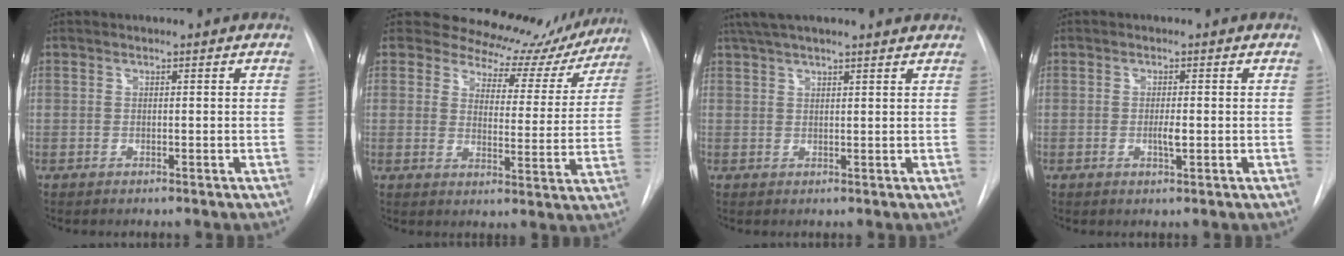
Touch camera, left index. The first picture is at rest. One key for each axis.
{"total": 14.7, "fx": 13.0, "fy": 6.0, "fz": 3.2, "tx": -0.018, "ty": -0.016, "tz": 0.141}
{"total": 12.6, "fx": 11.0, "fy": 2.2, "fz": 5.8, "tx": -0.091, "ty": 0.052, "tz": 0.155}
{"total": 1.7, "fx": -0.2, "fy": 0.3, "fz": 1.7, "tx": -0.033, "ty": -0.001, "tz": -0.004}